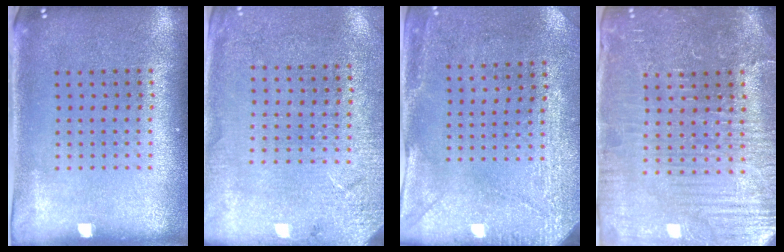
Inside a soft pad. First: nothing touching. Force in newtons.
{"total": 2.6, "press": 2.5, "slide": 0.7}
{"total": 2.9, "press": 2.4, "slide": 1.6}
{"total": 4.4, "press": 4.2, "slide": 1.2}